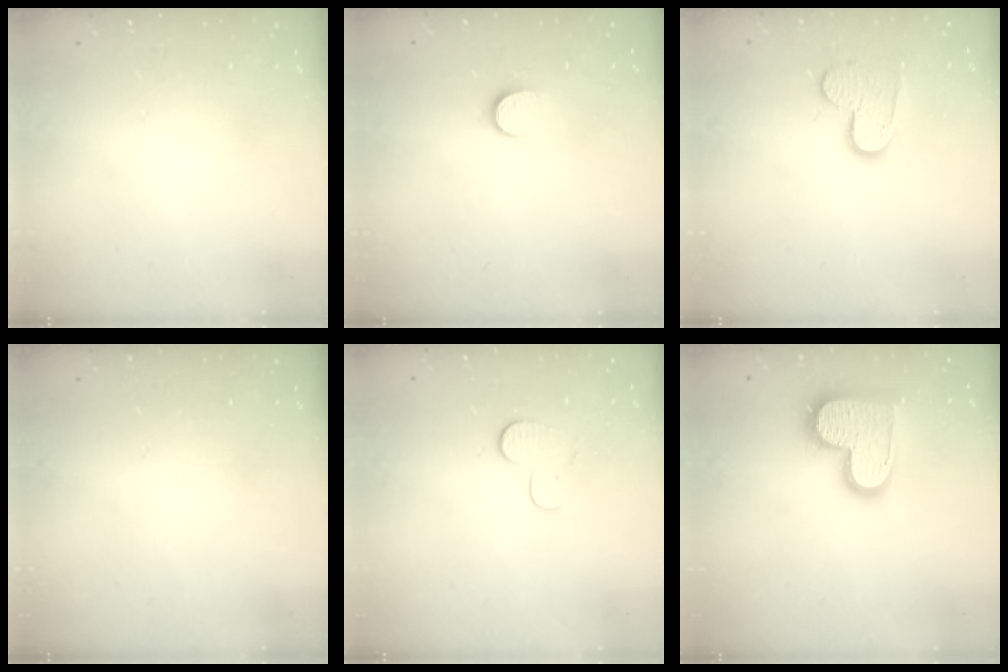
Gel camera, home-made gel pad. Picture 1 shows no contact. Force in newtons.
{"total": 6.5, "press": 6.5, "slide": 0.7}
{"total": 9.9, "press": 9.8, "slide": 0.7}
{"total": 0.0}
{"total": 6.3, "press": 6.3, "slide": 0.5}
{"total": 16.0, "press": 16.0, "slide": 1.0}